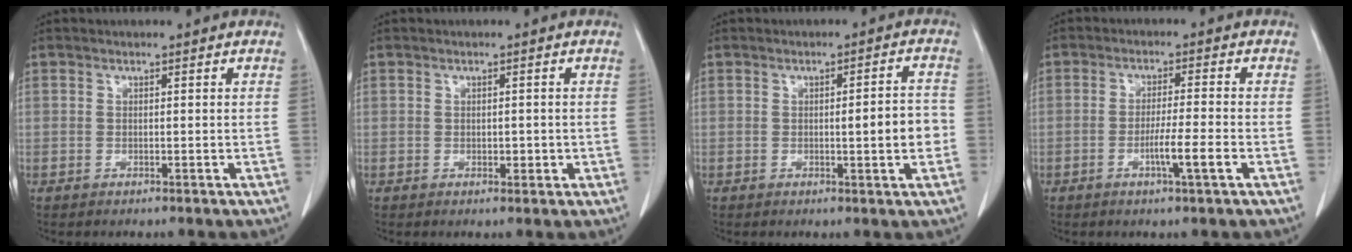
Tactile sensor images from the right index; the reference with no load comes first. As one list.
[{"total": 1.5, "force": [-0.2, 1.0, 1.2], "torque": [-0.016, 0.000, 0.002]}, {"total": 5.1, "force": [-0.7, 0.5, 5.0], "torque": [-0.070, 0.006, -0.008]}, {"total": 5.2, "force": [-2.0, -0.4, 4.8], "torque": [-0.081, -0.008, -0.035]}]